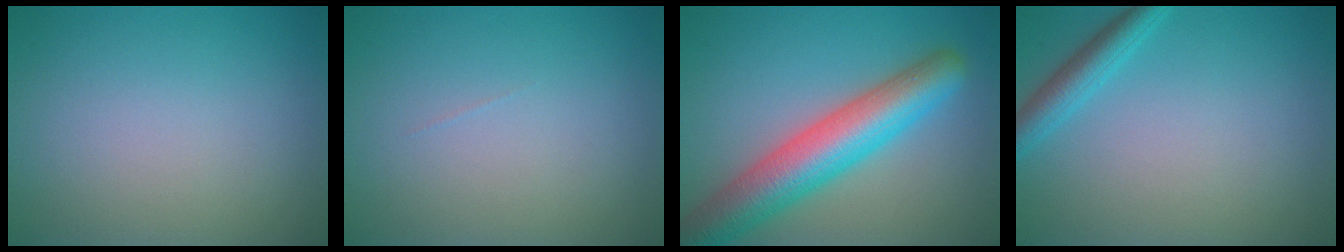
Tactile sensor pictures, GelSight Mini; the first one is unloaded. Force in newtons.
{"total": 0.0}
{"total": 8.4, "press": 8.4, "slide": 0.4}
{"total": 2.7, "press": 2.7, "slide": 0.1}